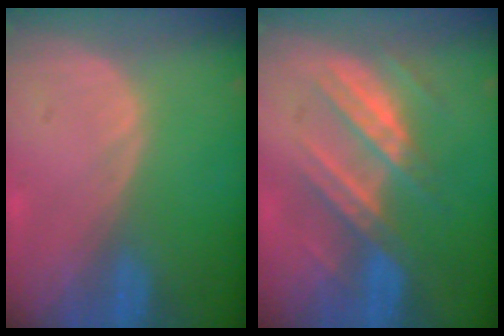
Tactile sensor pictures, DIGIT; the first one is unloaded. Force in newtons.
{"total": 7.3, "press": 7.3, "slide": 1.0}